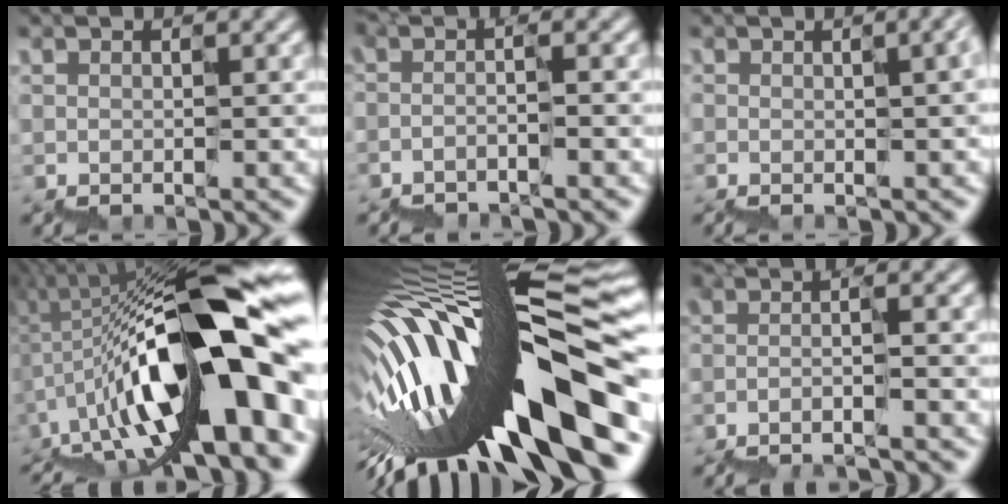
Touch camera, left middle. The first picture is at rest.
{"total": 1.5, "force": [-1.0, 0.1, 1.2], "torque": [-0.014, 0.005, -0.027]}
{"total": 6.9, "force": [0.0, 3.5, 6.0], "torque": [-0.010, 0.027, 0.004]}
{"total": 18.2, "force": [-1.9, 6.3, 17.0], "torque": [-0.287, 0.036, -0.040]}
{"total": 17.9, "force": [-3.7, 5.7, 16.6], "torque": [-0.272, 0.009, -0.067]}
{"total": 3.3, "force": [-2.4, 0.5, 2.2], "torque": [-0.027, 0.007, -0.039]}